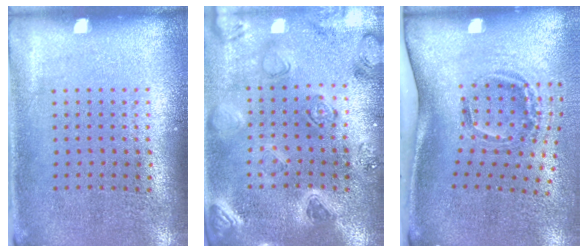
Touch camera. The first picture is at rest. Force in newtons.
{"total": 2.3, "press": 2.3, "slide": 0.3}
{"total": 2.0, "press": 1.2, "slide": 1.7}